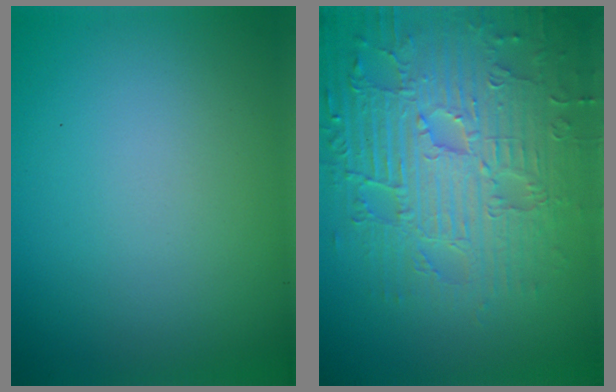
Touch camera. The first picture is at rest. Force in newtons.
{"total": 8.7, "press": 6.4, "slide": 5.8}